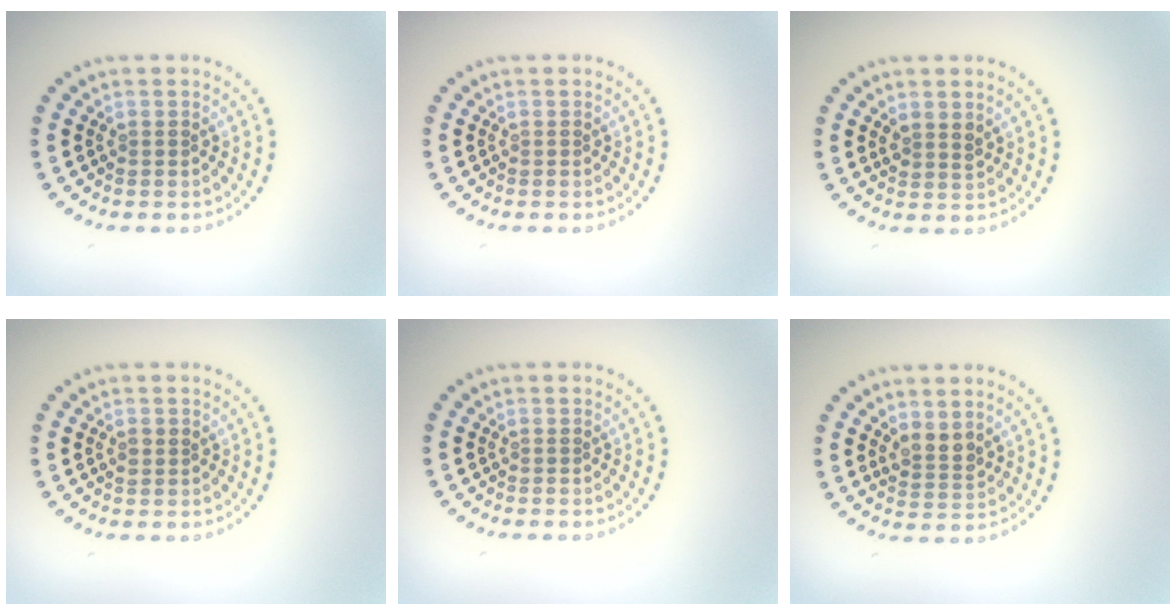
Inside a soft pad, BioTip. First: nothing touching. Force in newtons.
{"total": 0.0}
{"total": 1.4, "press": 1.2, "slide": 0.7}
{"total": 1.0, "press": 1.0, "slide": 0.0}
{"total": 0.0}
{"total": 2.1, "press": 1.7, "slide": 1.2}